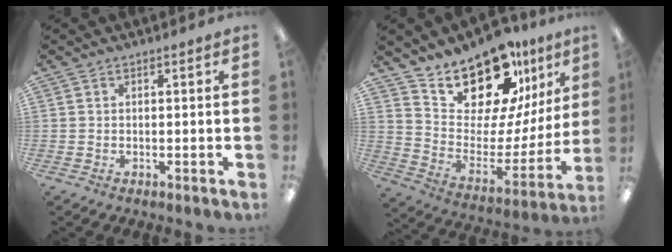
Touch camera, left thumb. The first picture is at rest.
{"total": 20.0, "force": [17.6, 6.8, 6.7], "torque": [-0.116, -0.148, 0.308]}